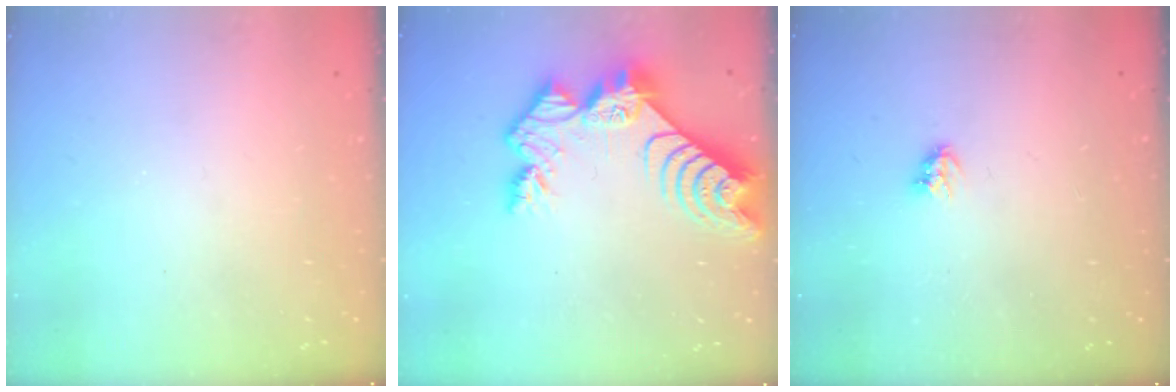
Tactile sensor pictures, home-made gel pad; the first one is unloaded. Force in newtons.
{"total": 12.8, "press": 12.7, "slide": 1.1}
{"total": 3.4, "press": 3.4, "slide": 0.4}